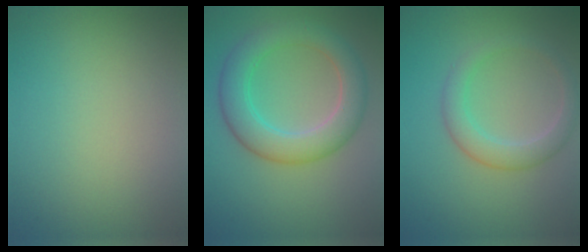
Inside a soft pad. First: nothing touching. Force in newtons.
{"total": 5.7, "press": 5.7, "slide": 0.2}
{"total": 3.0, "press": 3.0, "slide": 0.1}